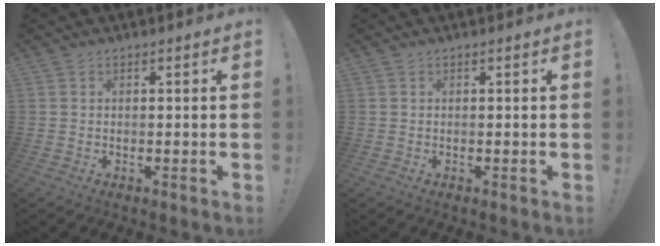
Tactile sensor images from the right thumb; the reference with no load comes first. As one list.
[{"total": 0.0}]